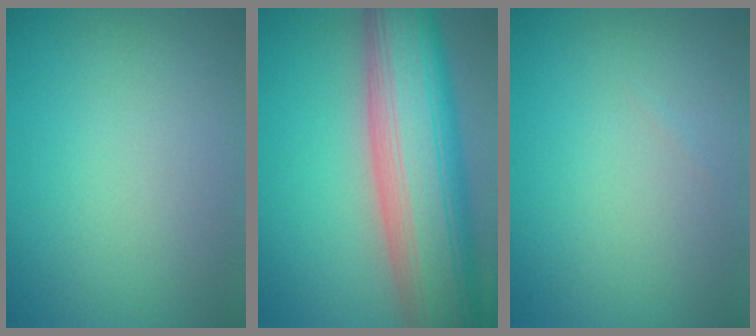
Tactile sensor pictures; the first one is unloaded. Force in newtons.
{"total": 14.2, "press": 14.1, "slide": 1.0}
{"total": 0.0}